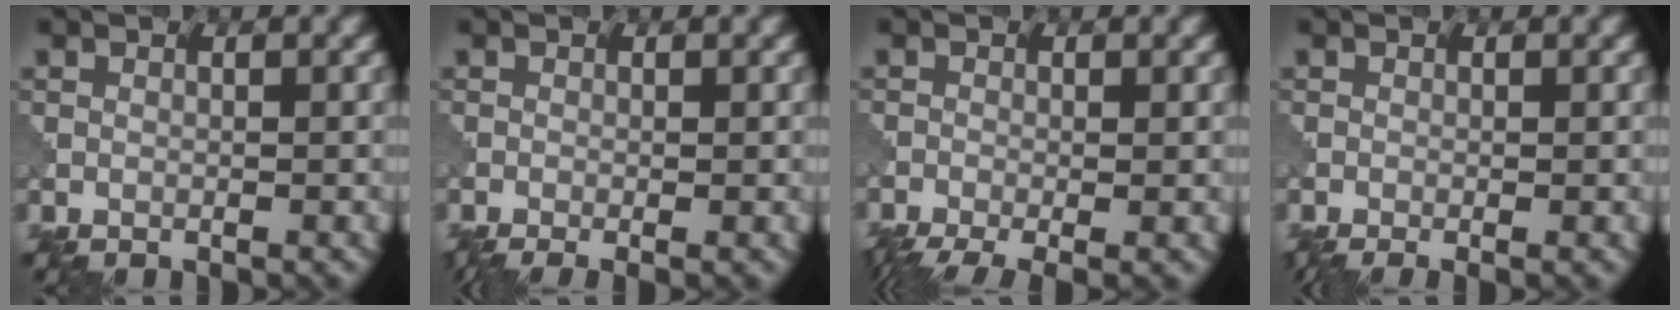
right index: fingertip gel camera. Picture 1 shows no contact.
{"total": 1.4, "force": [-0.7, 0.2, 1.2], "torque": [-0.021, -0.007, -0.015]}
{"total": 4.3, "force": [-2.8, 1.0, 3.1], "torque": [-0.054, -0.014, -0.053]}
{"total": 1.0, "force": [-0.5, 0.0, 0.9], "torque": [-0.016, -0.006, -0.011]}